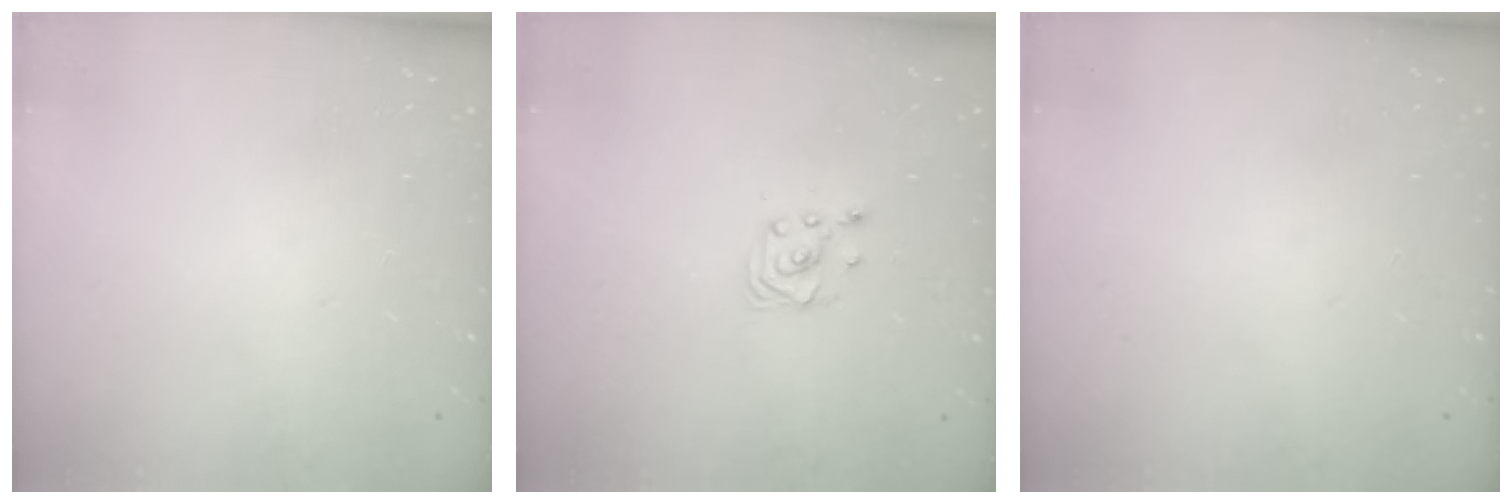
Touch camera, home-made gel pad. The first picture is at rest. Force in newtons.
{"total": 2.9, "press": 2.9, "slide": 0.4}
{"total": 0.0}